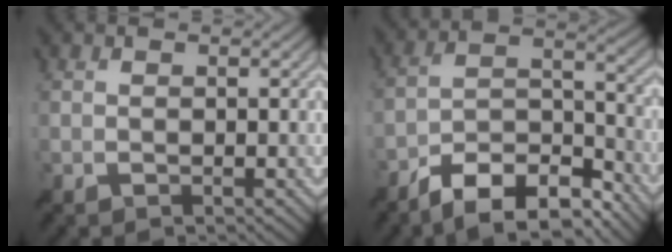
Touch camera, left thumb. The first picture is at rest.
{"total": 12.3, "force": [-9.7, 3.7, 6.6], "torque": [-0.114, 0.006, -0.186]}